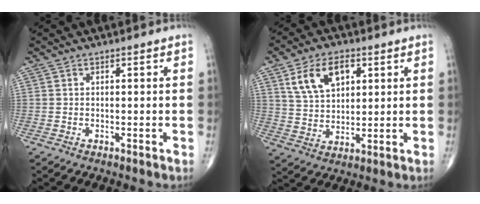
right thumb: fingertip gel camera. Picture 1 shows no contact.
{"total": 10.3, "force": [4.3, 6.3, 6.9], "torque": [-0.105, -0.009, 0.083]}